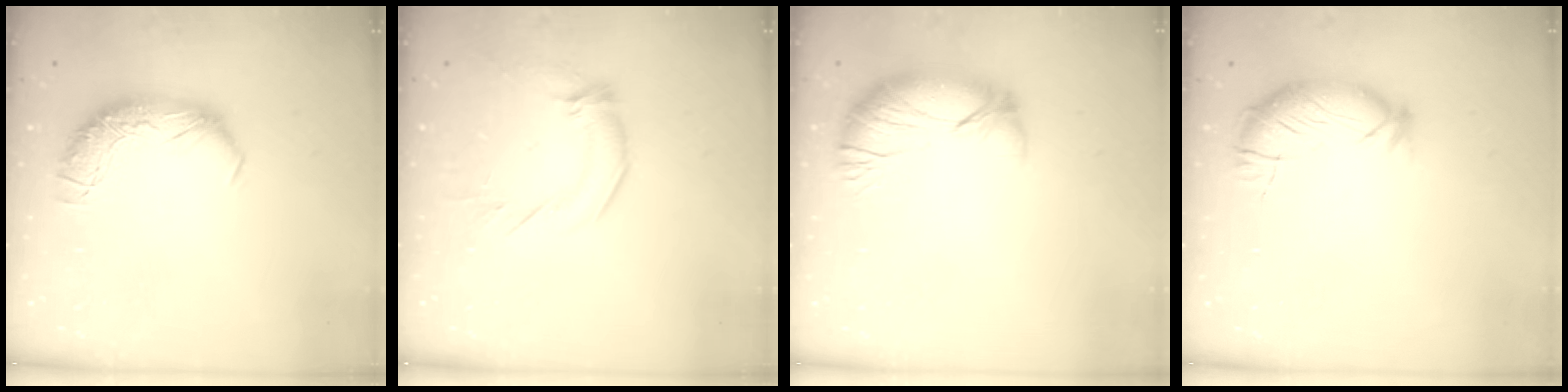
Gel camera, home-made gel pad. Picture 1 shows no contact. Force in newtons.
{"total": 2.3, "press": 0.8, "slide": 2.1}
{"total": 2.8, "press": 1.9, "slide": 2.0}
{"total": 3.6, "press": 3.5, "slide": 0.8}